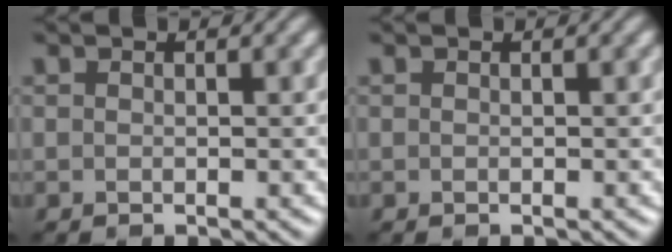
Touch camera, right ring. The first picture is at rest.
{"total": 0.0}